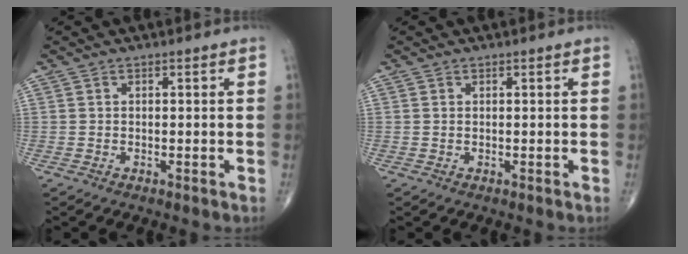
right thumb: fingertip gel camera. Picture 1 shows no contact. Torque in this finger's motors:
{"motor_torque": [-0.17, -0.01, 0.04, 0.12, 0.01]}